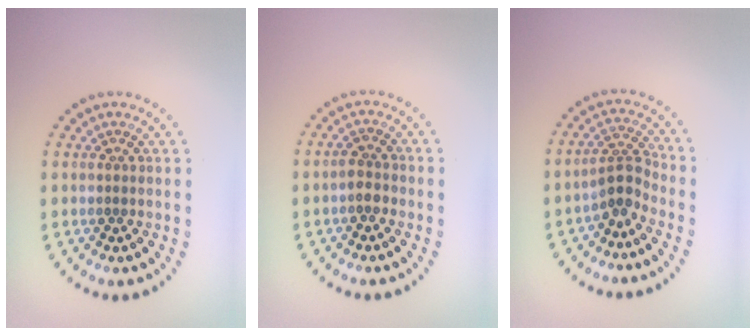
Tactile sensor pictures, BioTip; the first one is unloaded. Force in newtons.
{"total": 1.5, "press": 1.4, "slide": 0.4}
{"total": 2.4, "press": 1.7, "slide": 1.7}